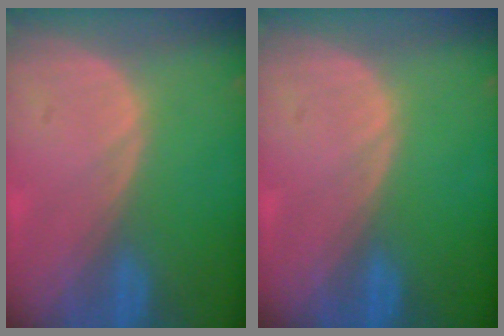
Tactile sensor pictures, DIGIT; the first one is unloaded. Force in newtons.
{"total": 0.0}